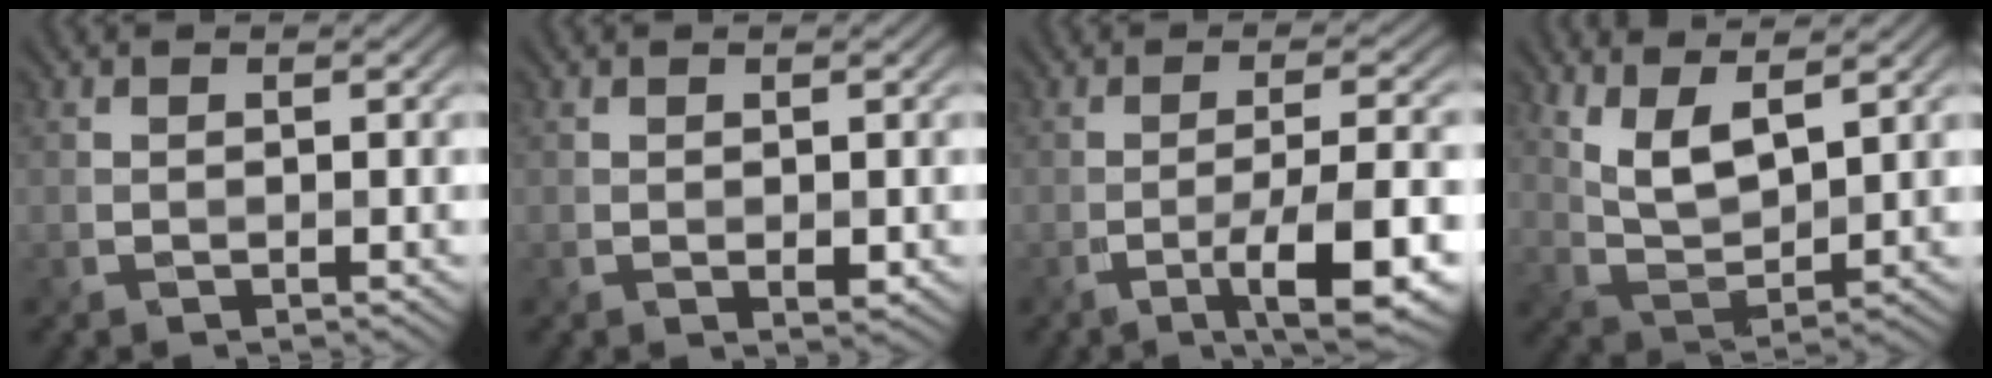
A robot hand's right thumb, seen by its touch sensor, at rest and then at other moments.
{"total": 1.1, "force": [-0.2, 0.6, 0.9], "torque": [-0.016, -0.003, 0.001]}
{"total": 9.5, "force": [-4.5, 2.0, 8.1], "torque": [-0.127, 0.002, -0.064]}
{"total": 6.4, "force": [3.9, 2.0, 4.7], "torque": [-0.107, -0.003, 0.085]}